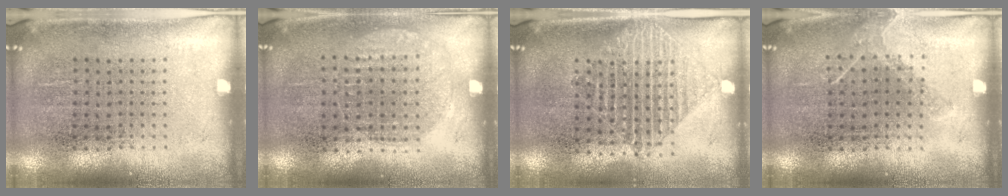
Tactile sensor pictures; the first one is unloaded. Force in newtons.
{"total": 0.9, "press": 0.8, "slide": 0.3}
{"total": 1.4, "press": 1.2, "slide": 0.8}
{"total": 0.9, "press": 0.9, "slide": 0.4}